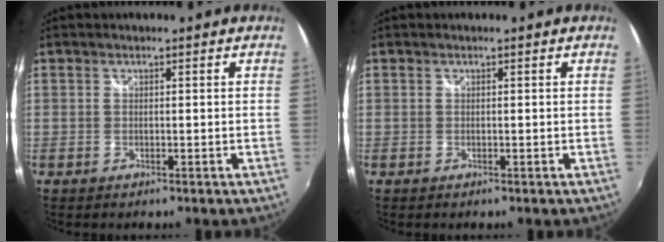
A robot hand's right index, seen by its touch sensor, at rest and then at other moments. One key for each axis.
{"total": 0.0}